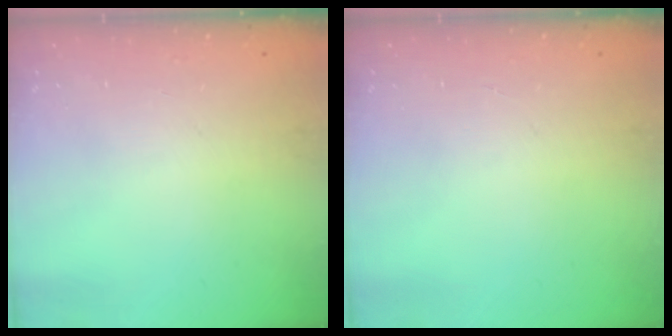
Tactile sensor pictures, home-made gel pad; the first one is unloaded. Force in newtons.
{"total": 0.0}